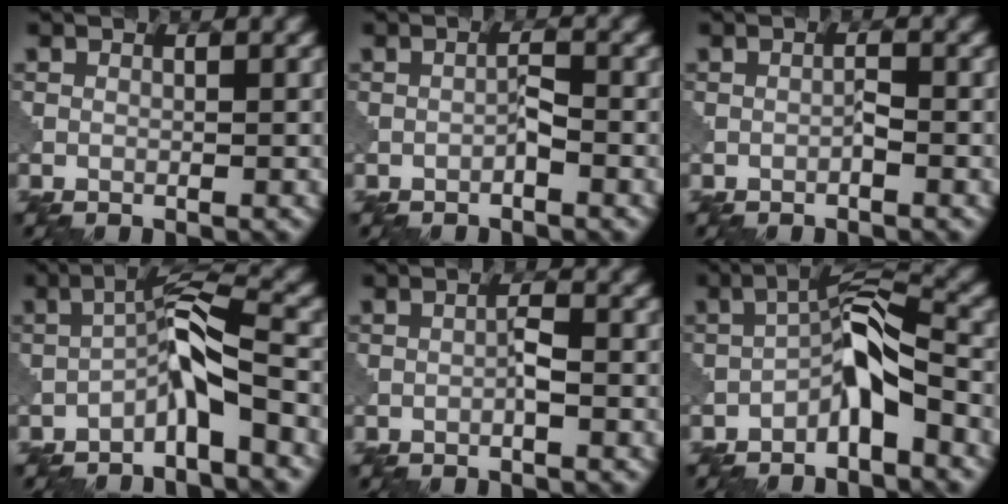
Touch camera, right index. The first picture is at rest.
{"total": 1.1, "force": [-0.7, 0.2, 0.9], "torque": [-0.017, 0.005, -0.012]}
{"total": 0.8, "force": [-0.4, 0.1, 0.6], "torque": [-0.012, 0.003, -0.008]}
{"total": 4.5, "force": [-2.3, 0.8, 3.8], "torque": [-0.068, 0.021, -0.048]}
{"total": 1.3, "force": [-0.5, 0.2, 1.2], "torque": [-0.021, 0.004, -0.009]}
{"total": 5.1, "force": [-2.6, 1.5, 4.1], "torque": [-0.067, 0.022, -0.053]}